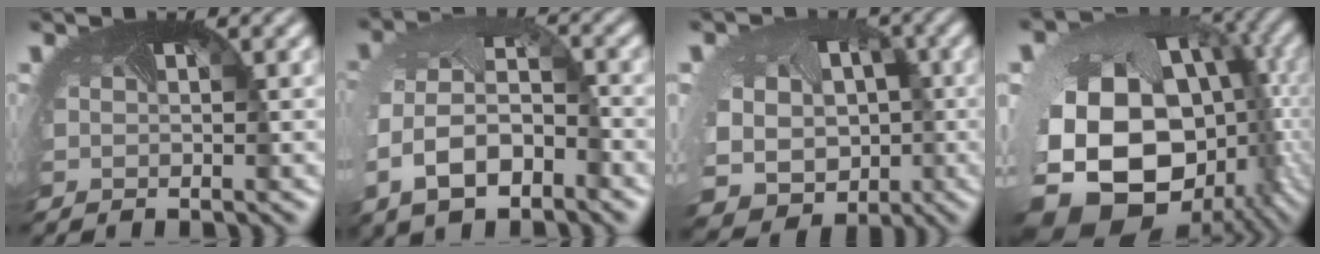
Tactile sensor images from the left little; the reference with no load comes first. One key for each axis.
{"total": 6.9, "fx": -2.7, "fy": 4.1, "fz": 4.9, "tx": -0.120, "ty": -0.012, "tz": -0.055}
{"total": 13.5, "fx": -2.2, "fy": 11.7, "fz": 6.4, "tx": -0.140, "ty": -0.039, "tz": -0.040}
{"total": 19.1, "fx": -4.3, "fy": 13.7, "fz": 12.6, "tx": -0.252, "ty": -0.069, "tz": -0.034}